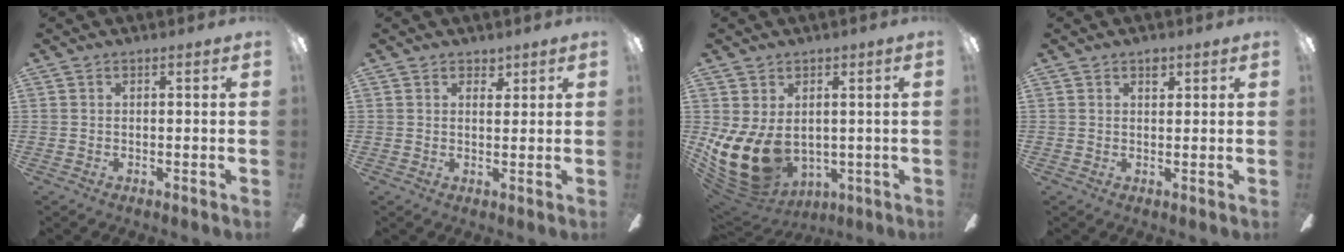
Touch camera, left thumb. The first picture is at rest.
{"total": 2.7, "force": [2.1, 1.5, 0.7], "torque": [0.006, -0.007, 0.034]}
{"total": 15.9, "force": [-0.9, 11.2, 11.4], "torque": [-0.232, -0.013, -0.006]}
{"total": 2.4, "force": [1.6, 1.4, 1.2], "torque": [-0.002, -0.005, 0.022]}